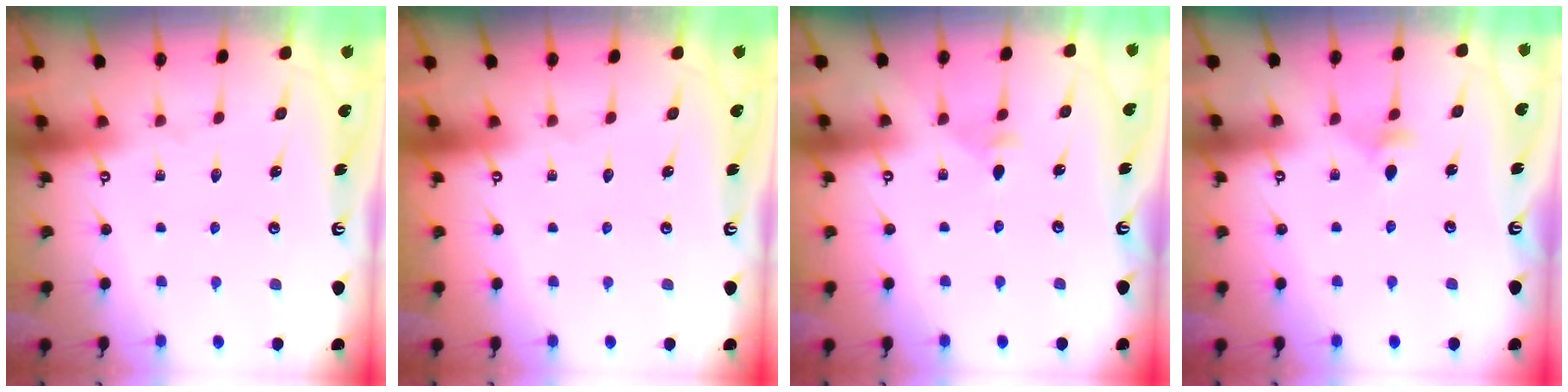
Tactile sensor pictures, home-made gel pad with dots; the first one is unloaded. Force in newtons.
{"total": 0.0}
{"total": 2.9, "press": 2.8, "slide": 0.8}
{"total": 3.5, "press": 3.3, "slide": 0.9}